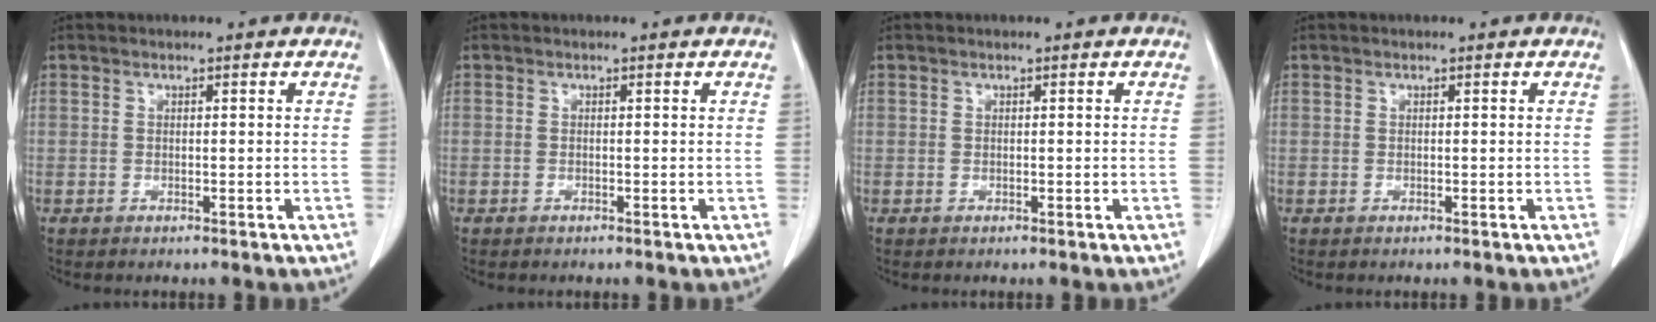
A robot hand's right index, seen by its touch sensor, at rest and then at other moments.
{"total": 0.0}
{"total": 0.0}
{"total": 0.0}